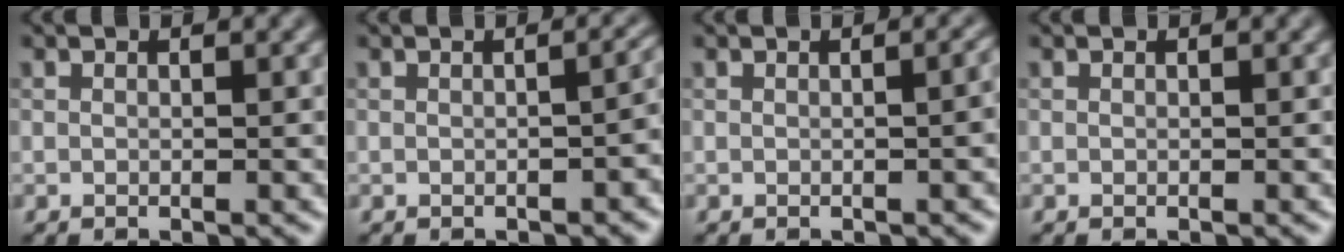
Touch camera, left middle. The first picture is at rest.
{"total": 2.6, "force": [-0.8, 1.1, 2.2], "torque": [-0.024, 0.005, -0.010]}
{"total": 2.4, "force": [-0.1, 1.0, 2.2], "torque": [-0.014, 0.007, 0.000]}
{"total": 0.0}